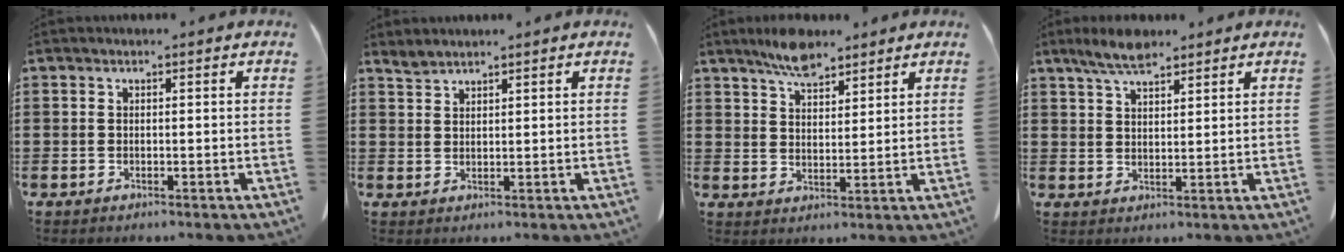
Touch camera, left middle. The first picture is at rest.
{"total": 1.6, "force": [1.6, 0.2, 0.3], "torque": [-0.010, -0.002, 0.031]}
{"total": 5.5, "force": [4.8, 1.8, 2.2], "torque": [-0.055, -0.009, 0.089]}
{"total": 5.2, "force": [4.2, 1.5, 2.7], "torque": [-0.064, -0.006, 0.076]}